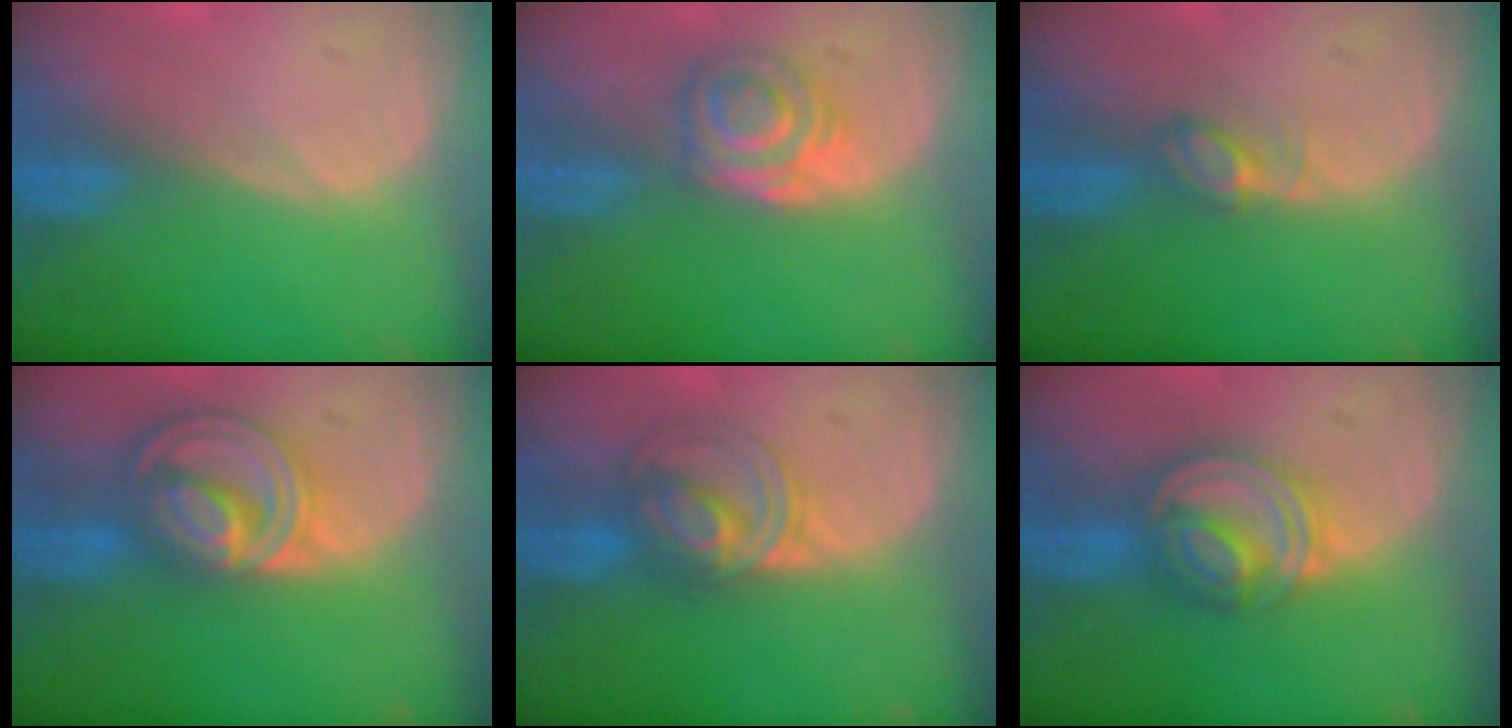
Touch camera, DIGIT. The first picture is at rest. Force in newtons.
{"total": 5.2, "press": 4.9, "slide": 1.8}
{"total": 2.5, "press": 2.4, "slide": 0.3}
{"total": 8.8, "press": 7.4, "slide": 4.7}
{"total": 5.9, "press": 5.9, "slide": 0.7}
{"total": 7.6, "press": 6.6, "slide": 3.8}